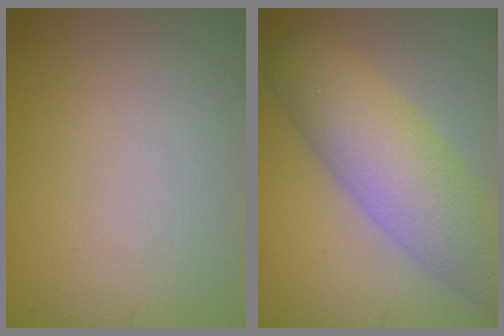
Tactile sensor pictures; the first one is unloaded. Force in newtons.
{"total": 8.3, "press": 8.3, "slide": 0.5}